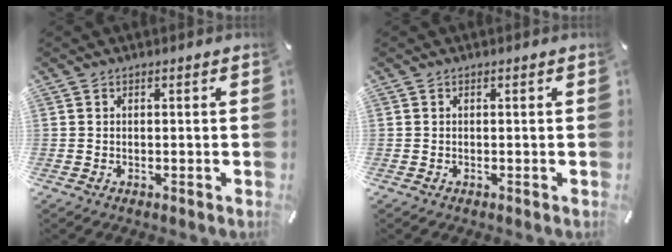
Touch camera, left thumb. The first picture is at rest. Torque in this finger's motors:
{"motor_torque": [-0.02, 0.17, -0.04, -0.09, -0.01]}